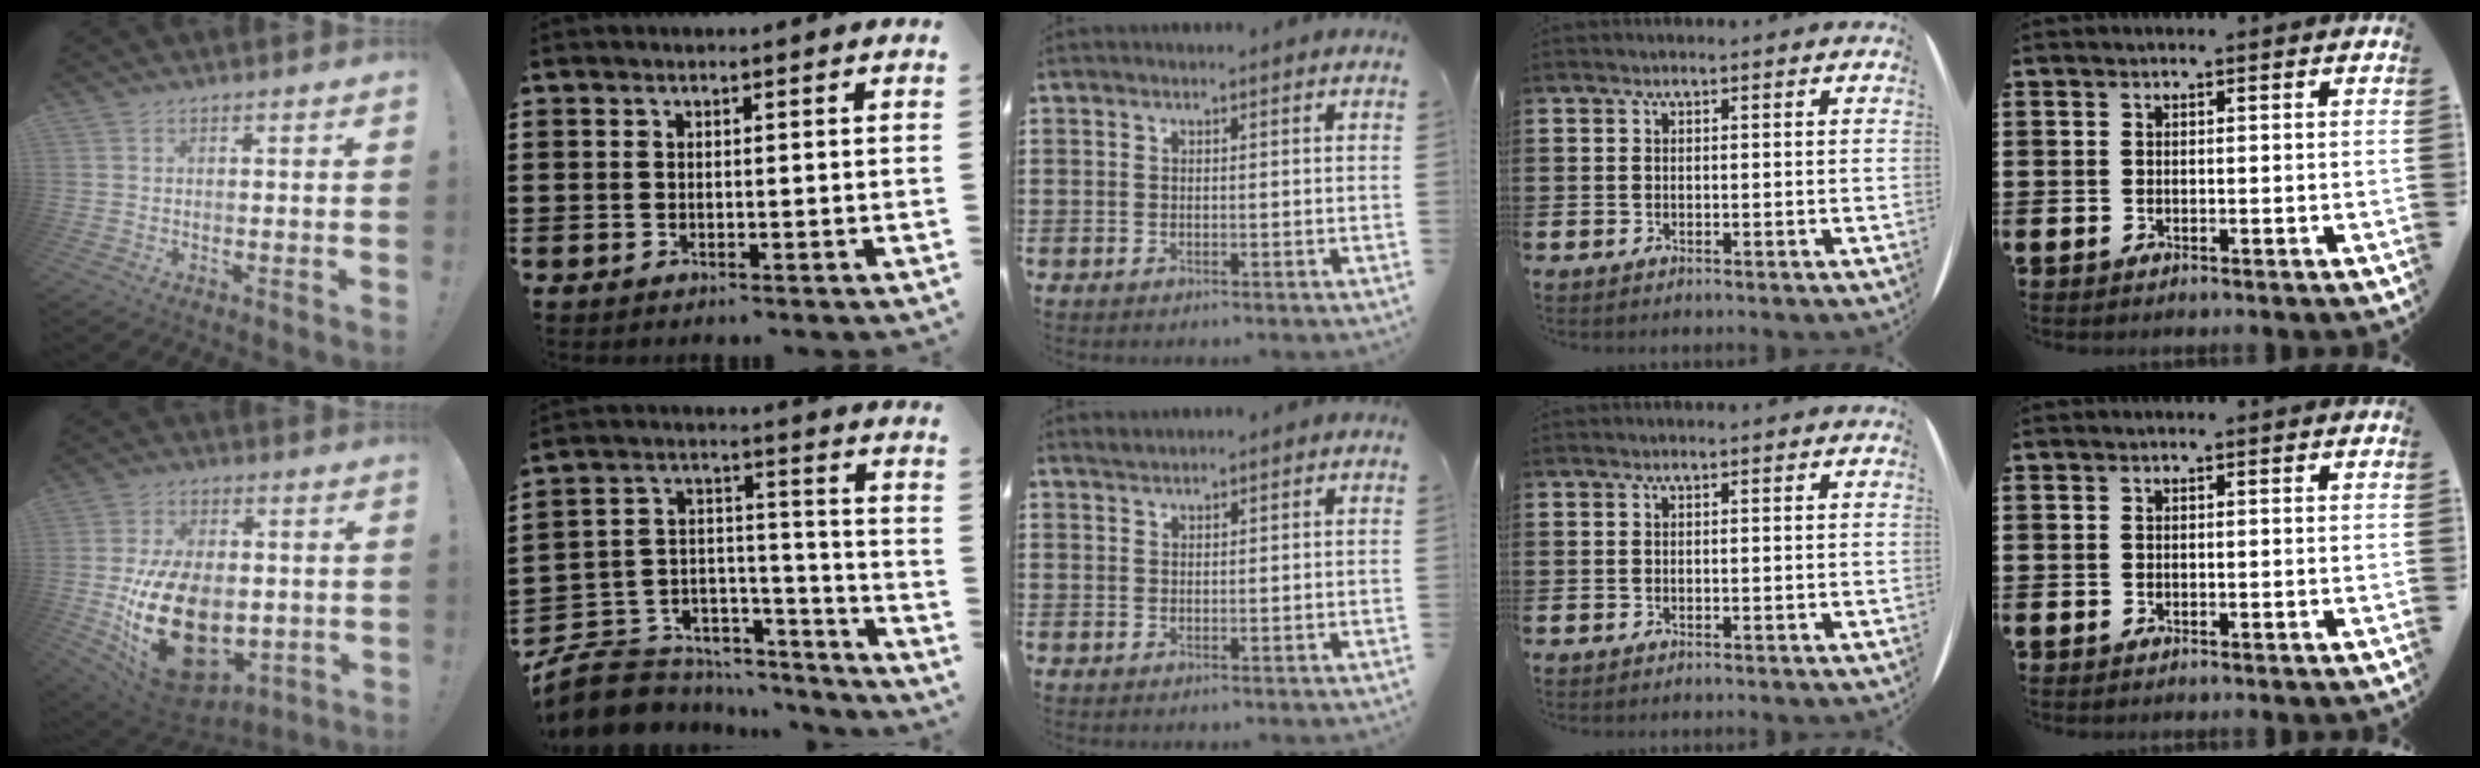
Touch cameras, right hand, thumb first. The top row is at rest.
{"thumb": {"total": 25.9, "force": [-4.0, 16.7, 19.3], "torque": [-0.353, 0.016, -0.040]}, "index": {"total": 7.8, "force": [-6.4, 4.0, 1.6], "torque": [-0.052, -0.002, -0.123]}, "middle": {"total": 0.9, "force": [0.9, 0.1, -0.2], "torque": [0.001, 0.000, 0.018]}}